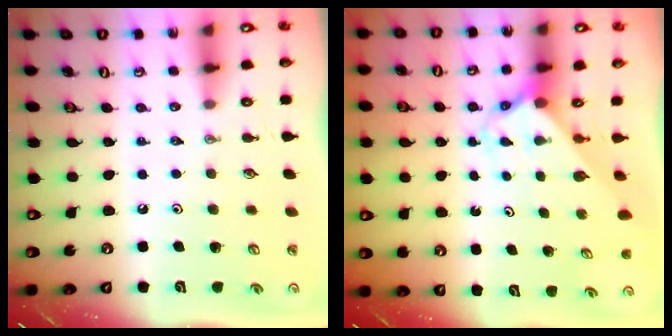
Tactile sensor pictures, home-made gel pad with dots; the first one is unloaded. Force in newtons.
{"total": 2.3, "press": 2.3, "slide": 0.1}